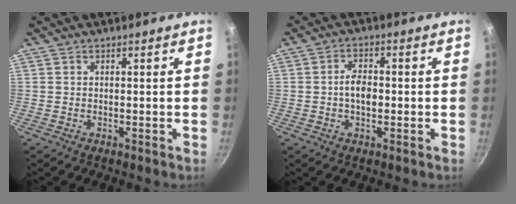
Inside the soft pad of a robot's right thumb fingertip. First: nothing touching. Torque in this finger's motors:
{"motor_torque": [-0.10, 0.14, 0.21, 0.23, 0.14]}